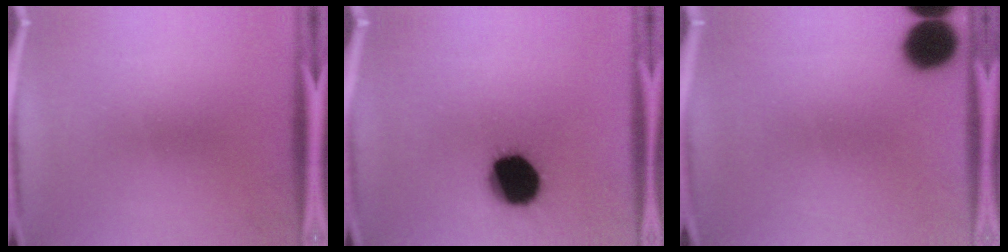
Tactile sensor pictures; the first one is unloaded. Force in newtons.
{"total": 17.4}
{"total": 10.4}